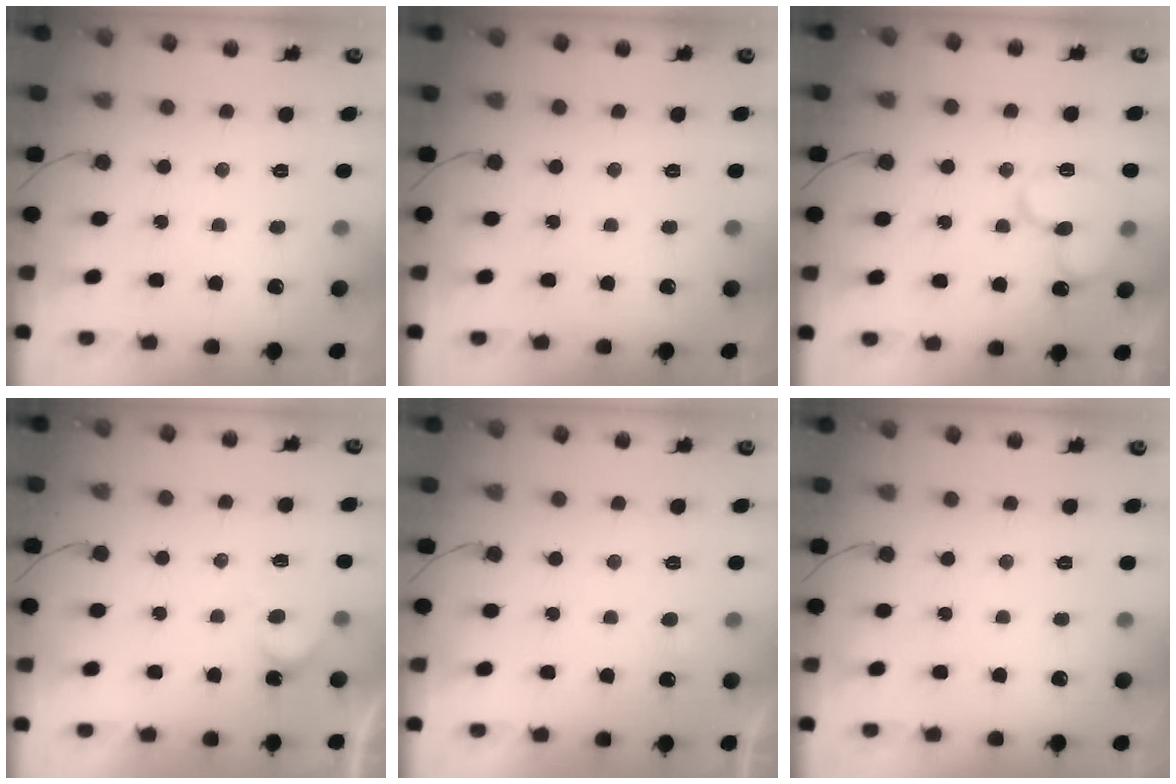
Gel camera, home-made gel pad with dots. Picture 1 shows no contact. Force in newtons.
{"total": 0.0}
{"total": 13.3, "press": 13.3, "slide": 1.6}
{"total": 5.8, "press": 5.8, "slide": 0.3}
{"total": 3.0, "press": 2.9, "slide": 0.4}
{"total": 0.0}